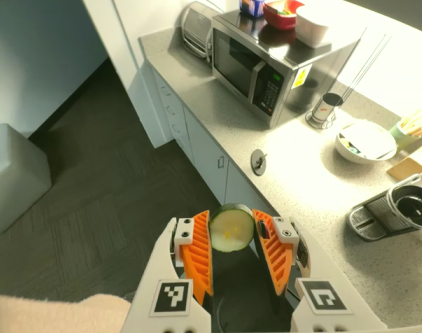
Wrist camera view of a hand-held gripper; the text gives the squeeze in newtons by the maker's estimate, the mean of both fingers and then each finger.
{"total": 10.5, "left": 11.2, "right": 9.7}